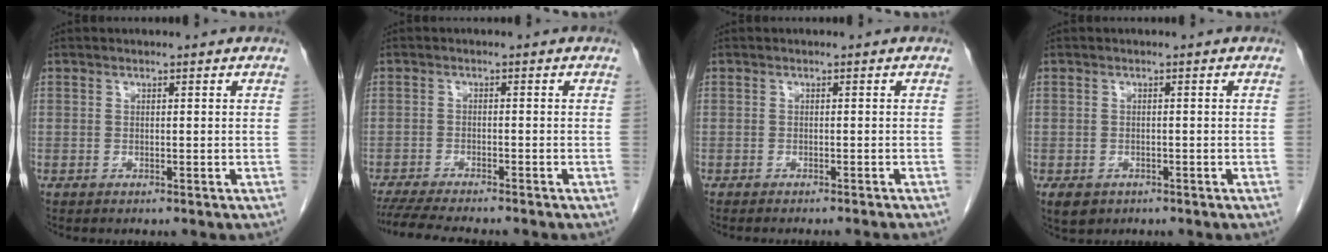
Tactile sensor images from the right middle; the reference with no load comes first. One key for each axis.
{"total": 9.8, "fx": -8.6, "fy": 0.9, "fz": 4.8, "tx": -0.070, "ty": -0.016, "tz": -0.130}
{"total": 5.1, "fx": -4.7, "fy": -0.2, "fz": 2.0, "tx": -0.015, "ty": -0.010, "tz": -0.059}
{"total": 3.4, "fx": -2.1, "fy": 2.3, "fz": 1.3, "tx": -0.019, "ty": -0.002, "tz": -0.026}